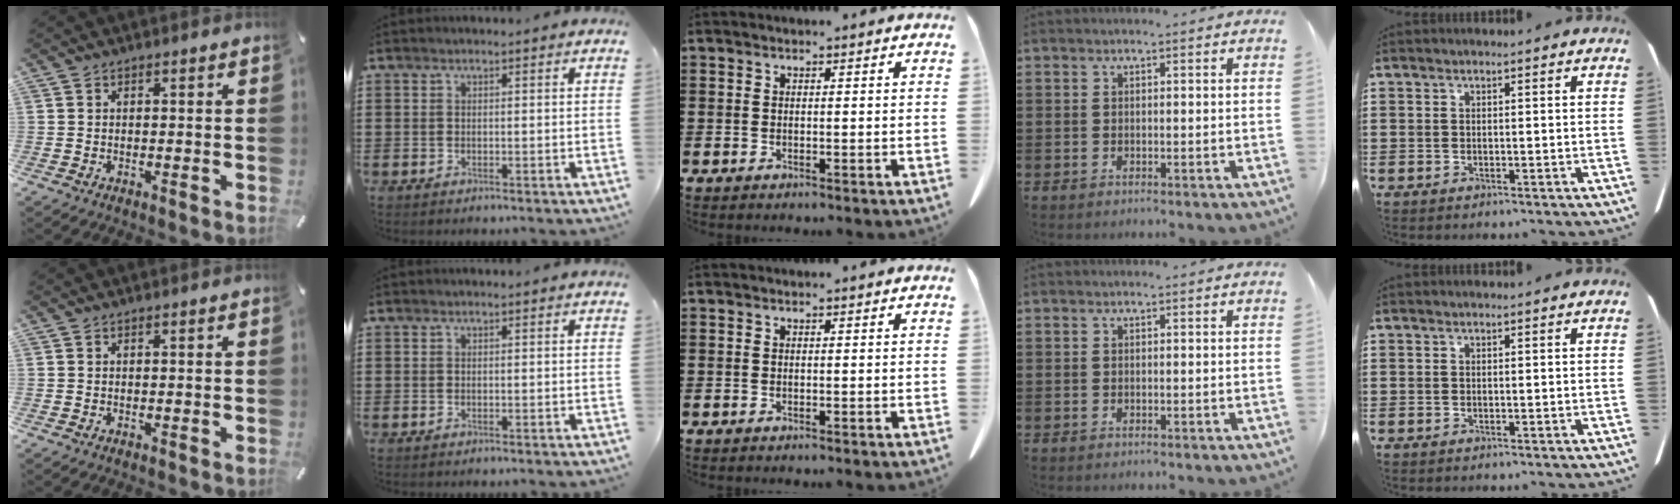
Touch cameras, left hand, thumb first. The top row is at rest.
{}